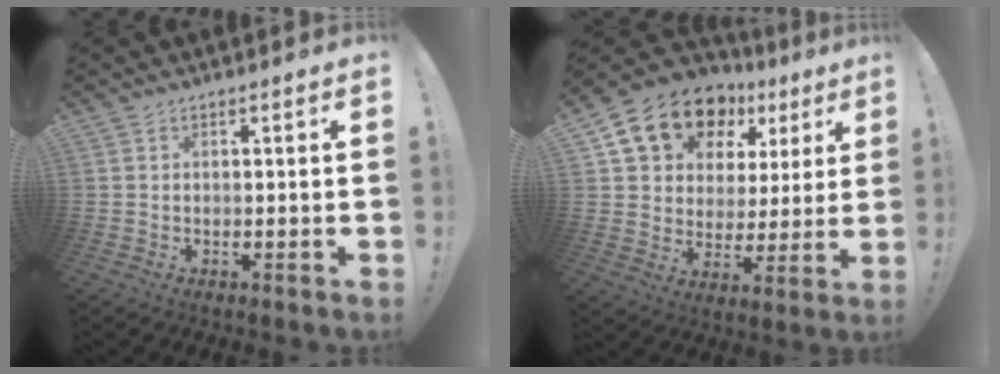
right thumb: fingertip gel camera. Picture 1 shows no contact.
{"total": 16.4, "force": [9.7, 10.7, 7.7], "torque": [-0.128, -0.052, 0.185]}